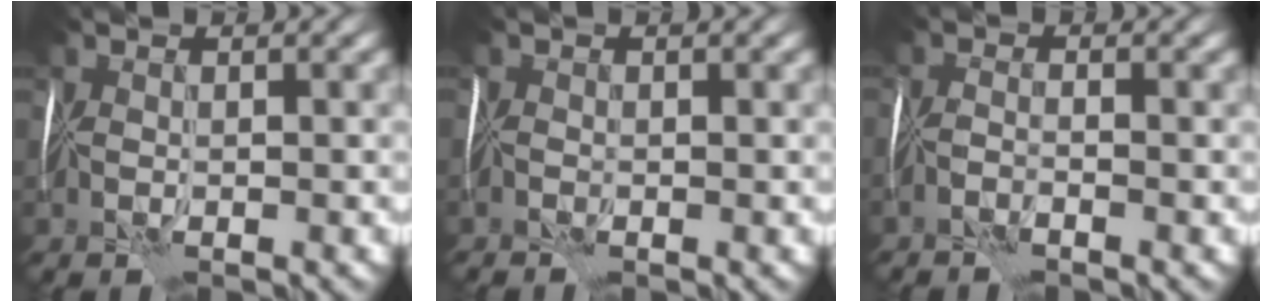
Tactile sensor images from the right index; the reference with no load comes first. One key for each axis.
{"total": 0.9, "fx": -0.9, "fy": 0.1, "fz": 0.1, "tx": -0.001, "ty": 0.000, "tz": -0.017}
{"total": 0.9, "fx": -0.8, "fy": -0.5, "fz": 0.0, "tx": -0.005, "ty": 0.002, "tz": -0.023}